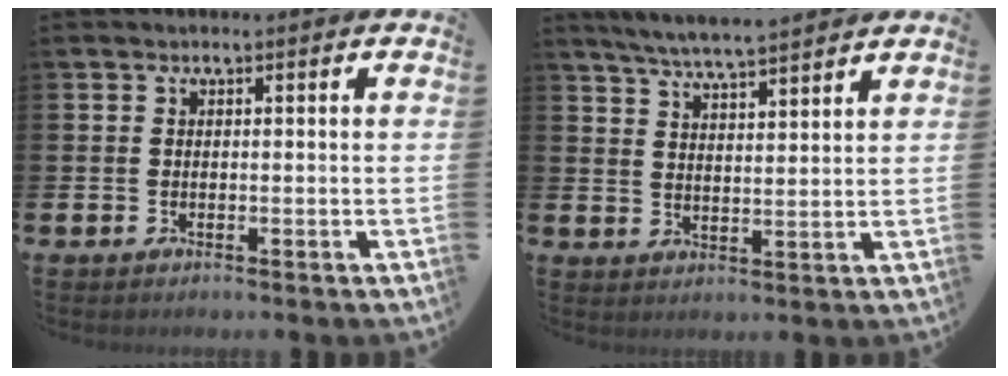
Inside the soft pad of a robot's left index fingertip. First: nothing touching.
{"total": 5.4, "force": [5.3, -0.3, 1.1], "torque": [-0.038, -0.029, 0.095]}